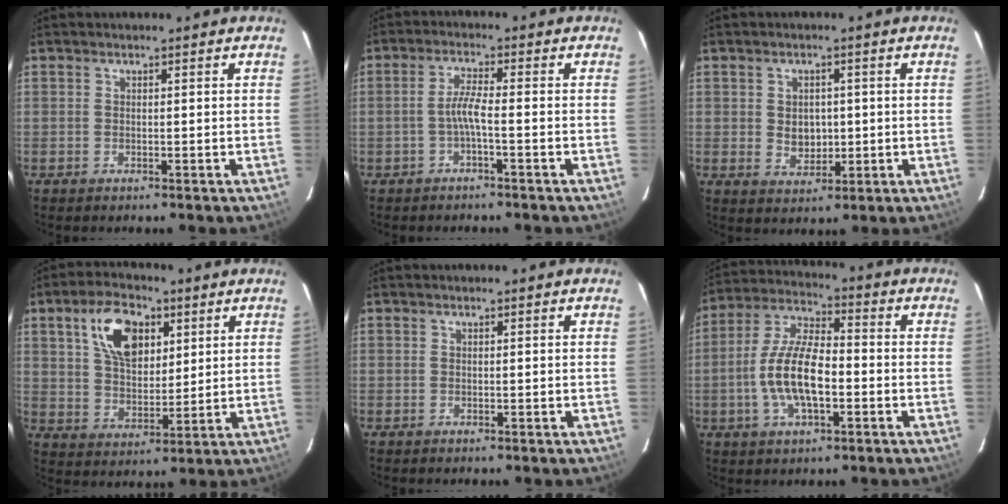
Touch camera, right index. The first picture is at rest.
{"total": 3.1, "force": [-1.4, -0.1, 2.7], "torque": [-0.061, 0.005, -0.028]}
{"total": 4.7, "force": [0.0, 3.8, 2.8], "torque": [-0.047, -0.001, 0.009]}
{"total": 12.0, "force": [5.1, 6.9, 8.4], "torque": [-0.149, 0.022, 0.094]}
{"total": 0.0}
{"total": 12.5, "force": [-3.0, 5.0, 11.1], "torque": [-0.231, 0.003, -0.056]}